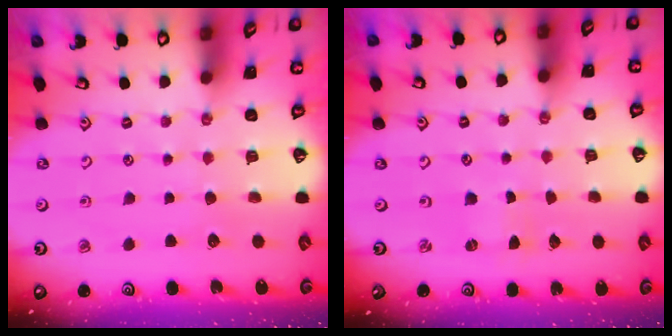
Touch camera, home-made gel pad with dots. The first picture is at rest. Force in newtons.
{"total": 0.0}